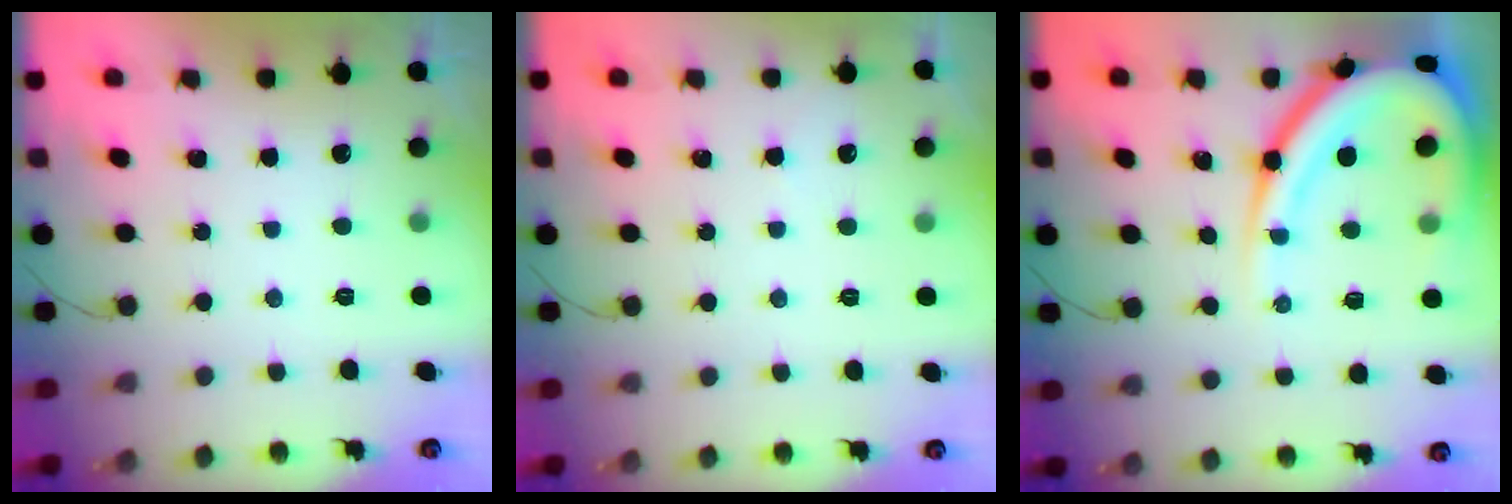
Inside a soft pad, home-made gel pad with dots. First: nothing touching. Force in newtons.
{"total": 1.2, "press": 1.2, "slide": 0.3}
{"total": 19.0, "press": 19.0, "slide": 1.5}